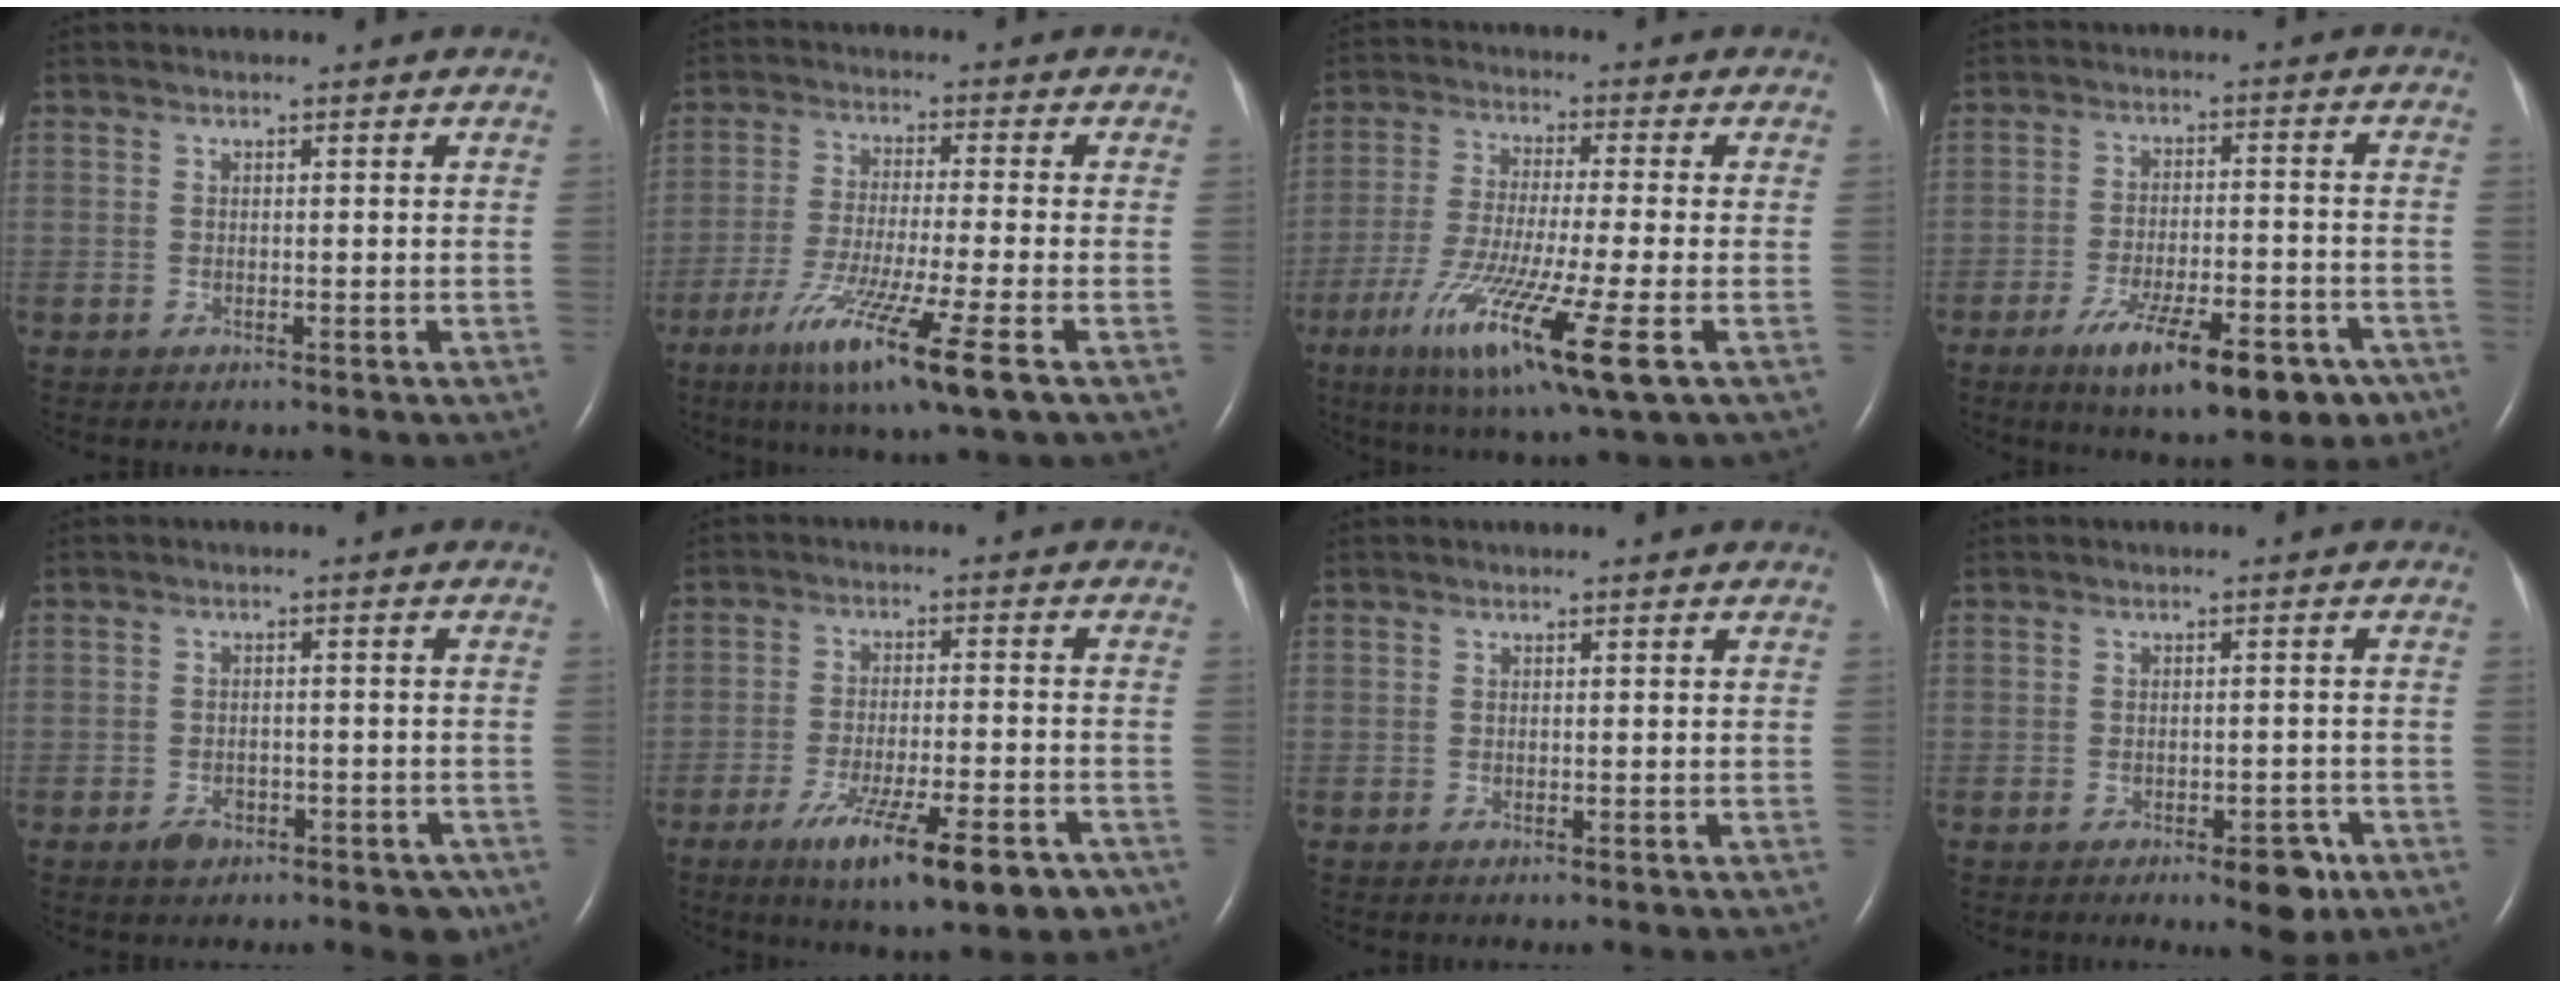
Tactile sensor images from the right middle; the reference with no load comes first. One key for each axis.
{"total": 12.4, "fx": -6.4, "fy": -0.5, "fz": 10.6, "tx": -0.207, "ty": -0.041, "tz": -0.111}
{"total": 14.9, "fx": -6.3, "fy": 0.3, "fz": 13.5, "tx": -0.259, "ty": -0.043, "tz": -0.109}
{"total": 14.5, "fx": -8.9, "fy": 4.4, "fz": 10.6, "tx": -0.132, "ty": -0.004, "tz": -0.129}
{"total": 5.2, "fx": -3.1, "fy": 2.9, "fz": 3.0, "tx": -0.032, "ty": 0.008, "tz": -0.037}
{"total": 14.2, "fx": -8.9, "fy": 2.8, "fz": 10.8, "tx": -0.138, "ty": -0.019, "tz": -0.134}
{"total": 0.0}
{"total": 4.9, "fx": -2.8, "fy": 1.9, "fz": 3.5, "tx": -0.036, "ty": 0.002, "tz": -0.030}